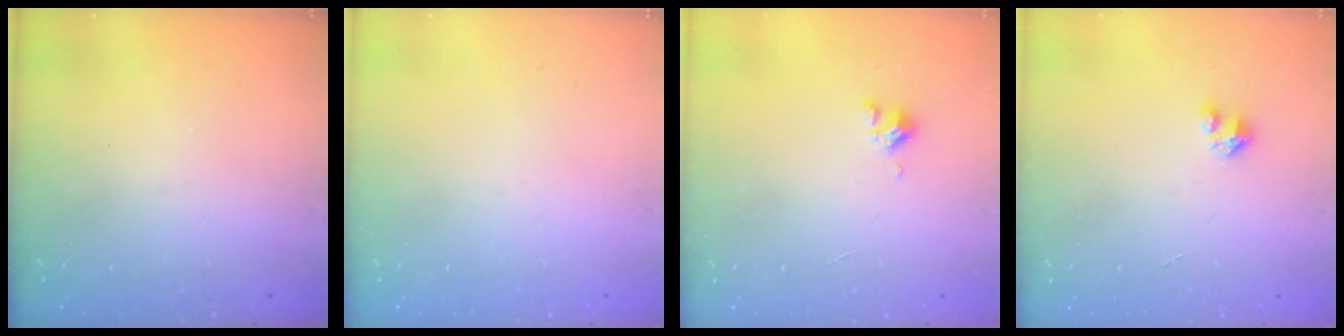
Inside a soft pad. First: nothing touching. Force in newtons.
{"total": 0.0}
{"total": 1.2, "press": 1.2, "slide": 0.2}
{"total": 1.4, "press": 1.4, "slide": 0.2}